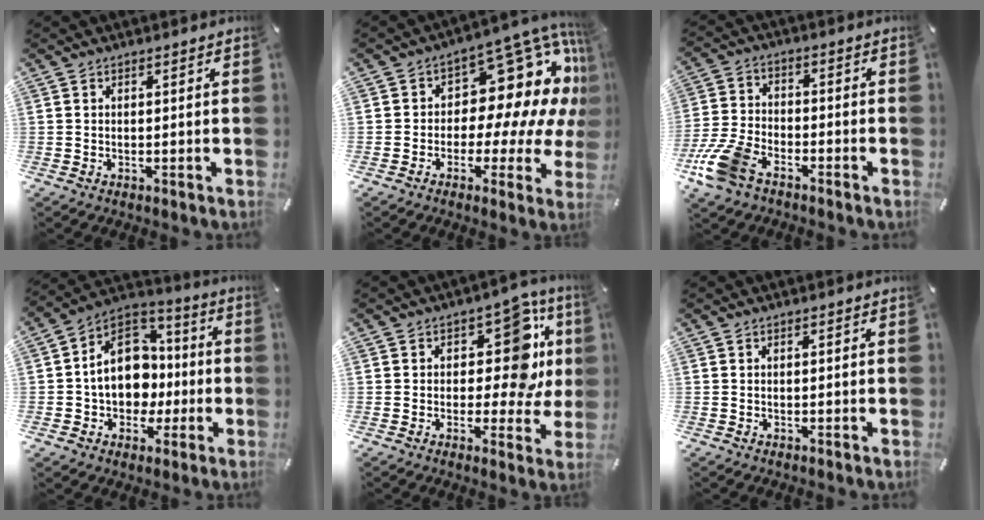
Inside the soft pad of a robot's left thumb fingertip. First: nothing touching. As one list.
[{"total": 17.9, "force": [6.3, 10.9, 12.7], "torque": [-0.158, -0.064, 0.107]}, {"total": 11.1, "force": [-7.2, 5.9, 6.1], "torque": [-0.135, 0.029, -0.138]}, {"total": 15.0, "force": [-1.4, 12.4, 8.2], "torque": [-0.164, 0.016, -0.020]}, {"total": 15.5, "force": [4.6, 9.0, 11.8], "torque": [-0.143, -0.037, 0.076]}, {"total": 0.0}]